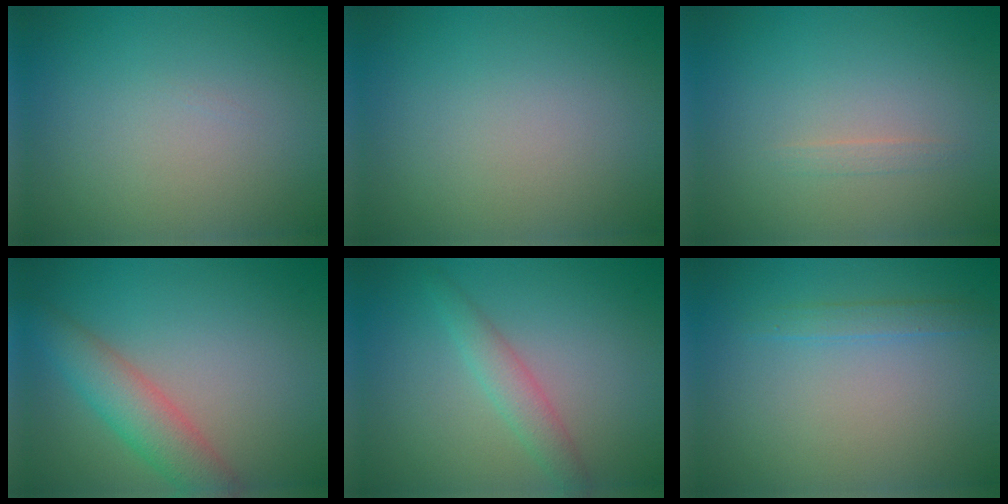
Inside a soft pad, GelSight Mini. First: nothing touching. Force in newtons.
{"total": 0.0}
{"total": 0.7, "press": 0.7, "slide": 0.1}
{"total": 4.6, "press": 4.6, "slide": 0.4}
{"total": 2.3, "press": 2.3, "slide": 0.0}
{"total": 1.3, "press": 1.3, "slide": 0.2}